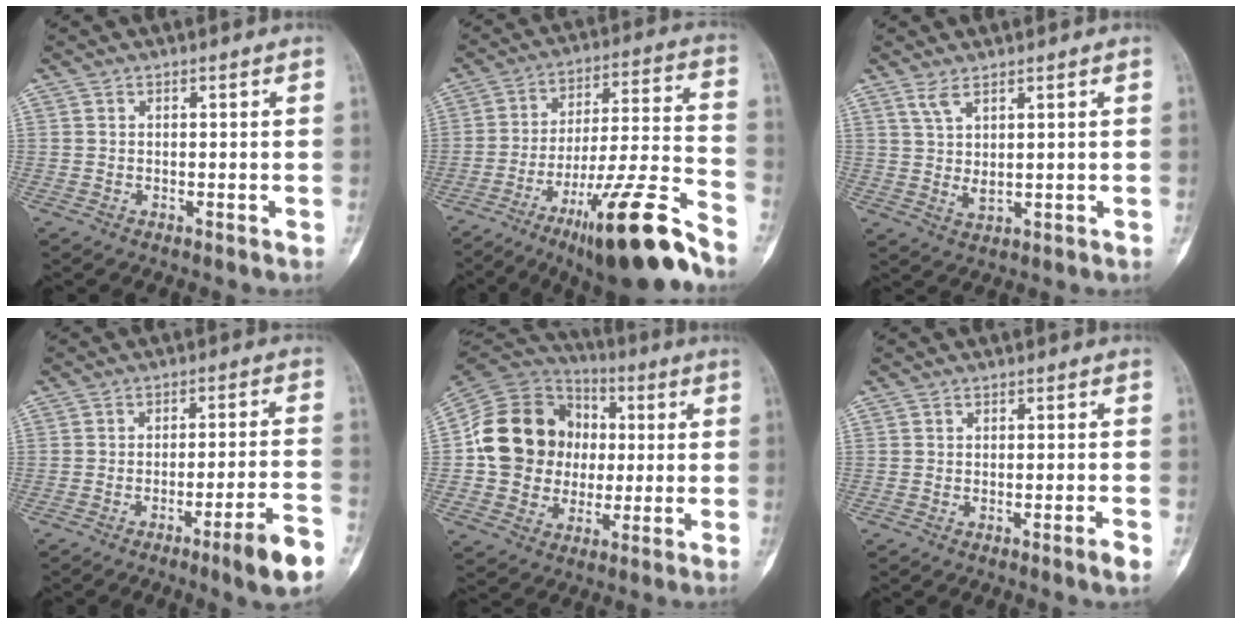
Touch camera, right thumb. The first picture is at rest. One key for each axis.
{"total": 21.5, "fx": -14.4, "fy": 2.2, "fz": 15.7, "tx": -0.232, "ty": 0.074, "tz": -0.231}
{"total": 3.9, "fx": 2.2, "fy": 1.1, "fz": 3.0, "tx": -0.068, "ty": -0.018, "tz": 0.053}
{"total": 9.4, "fx": -5.6, "fy": 0.3, "fz": 7.5, "tx": -0.111, "ty": 0.025, "tz": -0.083}
{"total": 18.4, "fx": 0.4, "fy": 15.9, "fz": 9.2, "tx": -0.137, "ty": 0.026, "tz": 0.010}
{"total": 2.3, "fx": -1.3, "fy": -0.3, "fz": 1.9, "tx": -0.034, "ty": 0.001, "tz": -0.023}